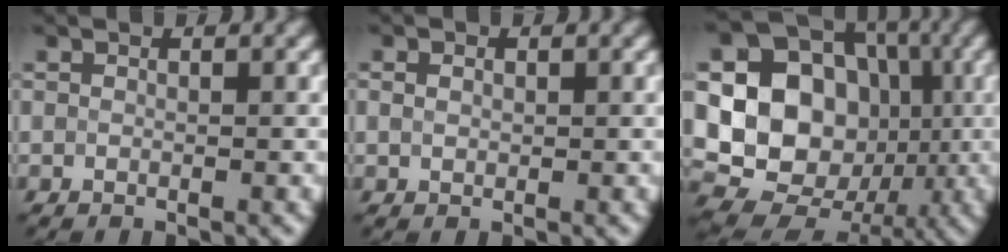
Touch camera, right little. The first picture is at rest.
{"total": 0.9, "force": [0.3, 0.7, 0.6], "torque": [-0.013, 0.006, 0.002]}
{"total": 14.5, "force": [-0.4, 12.1, 8.0], "torque": [-0.134, 0.003, -0.032]}